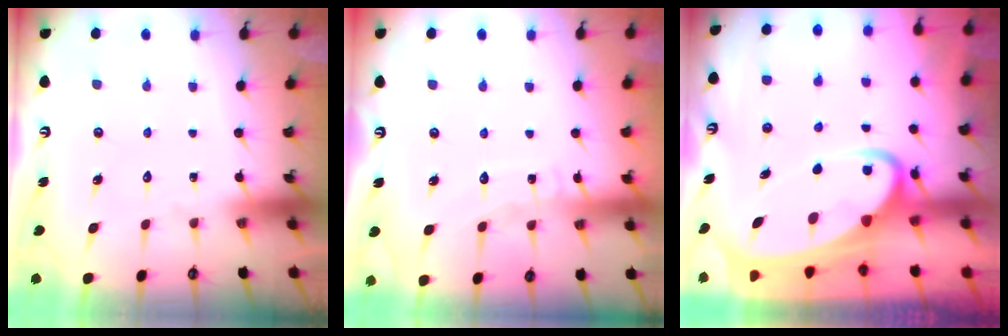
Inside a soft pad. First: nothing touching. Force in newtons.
{"total": 5.9, "press": 5.9, "slide": 0.6}
{"total": 7.5, "press": 7.4, "slide": 0.8}